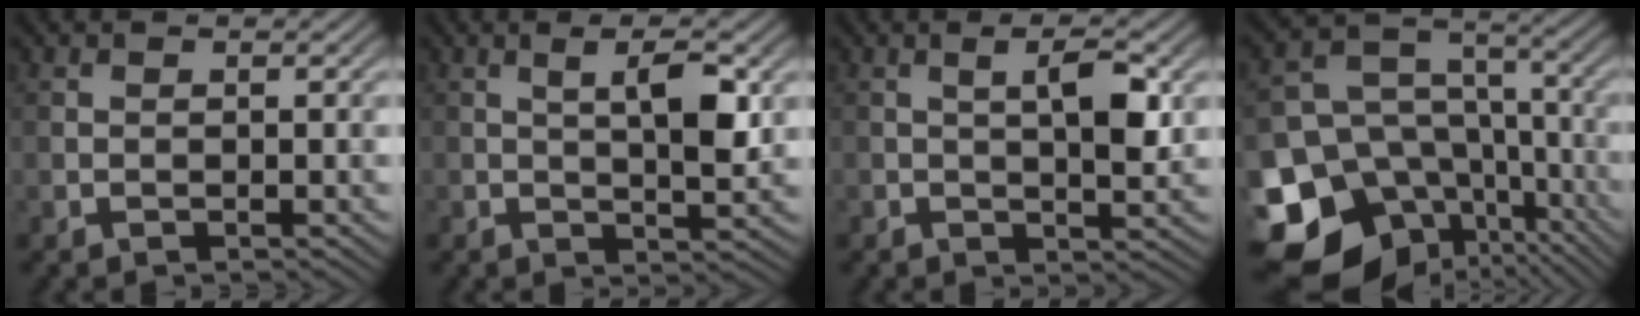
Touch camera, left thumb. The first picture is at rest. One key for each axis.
{"total": 4.9, "fx": 1.2, "fy": 1.2, "fz": 4.6, "tx": -0.081, "ty": 0.000, "tz": 0.023}
{"total": 4.2, "fx": 0.8, "fy": 1.1, "fz": 4.0, "tx": -0.069, "ty": 0.001, "tz": 0.014}
{"total": 19.7, "fx": -10.6, "fy": 14.8, "fz": 7.4, "tx": -0.177, "ty": -0.055, "tz": -0.152}